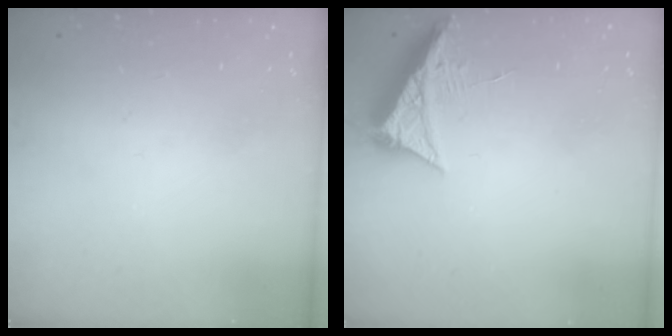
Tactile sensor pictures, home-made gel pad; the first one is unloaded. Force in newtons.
{"total": 7.1, "press": 7.1, "slide": 0.8}